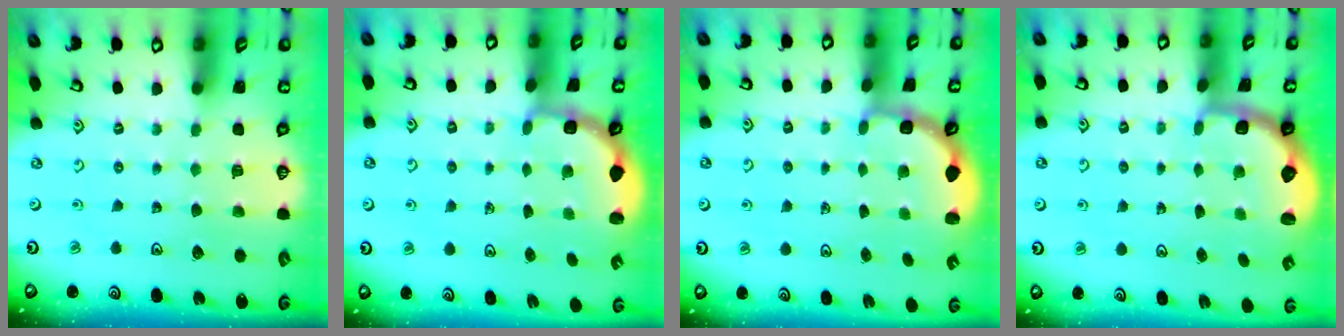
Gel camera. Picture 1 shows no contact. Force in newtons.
{"total": 2.7, "press": 2.4, "slide": 1.4}
{"total": 3.0, "press": 2.6, "slide": 1.5}
{"total": 2.6, "press": 2.0, "slide": 1.7}